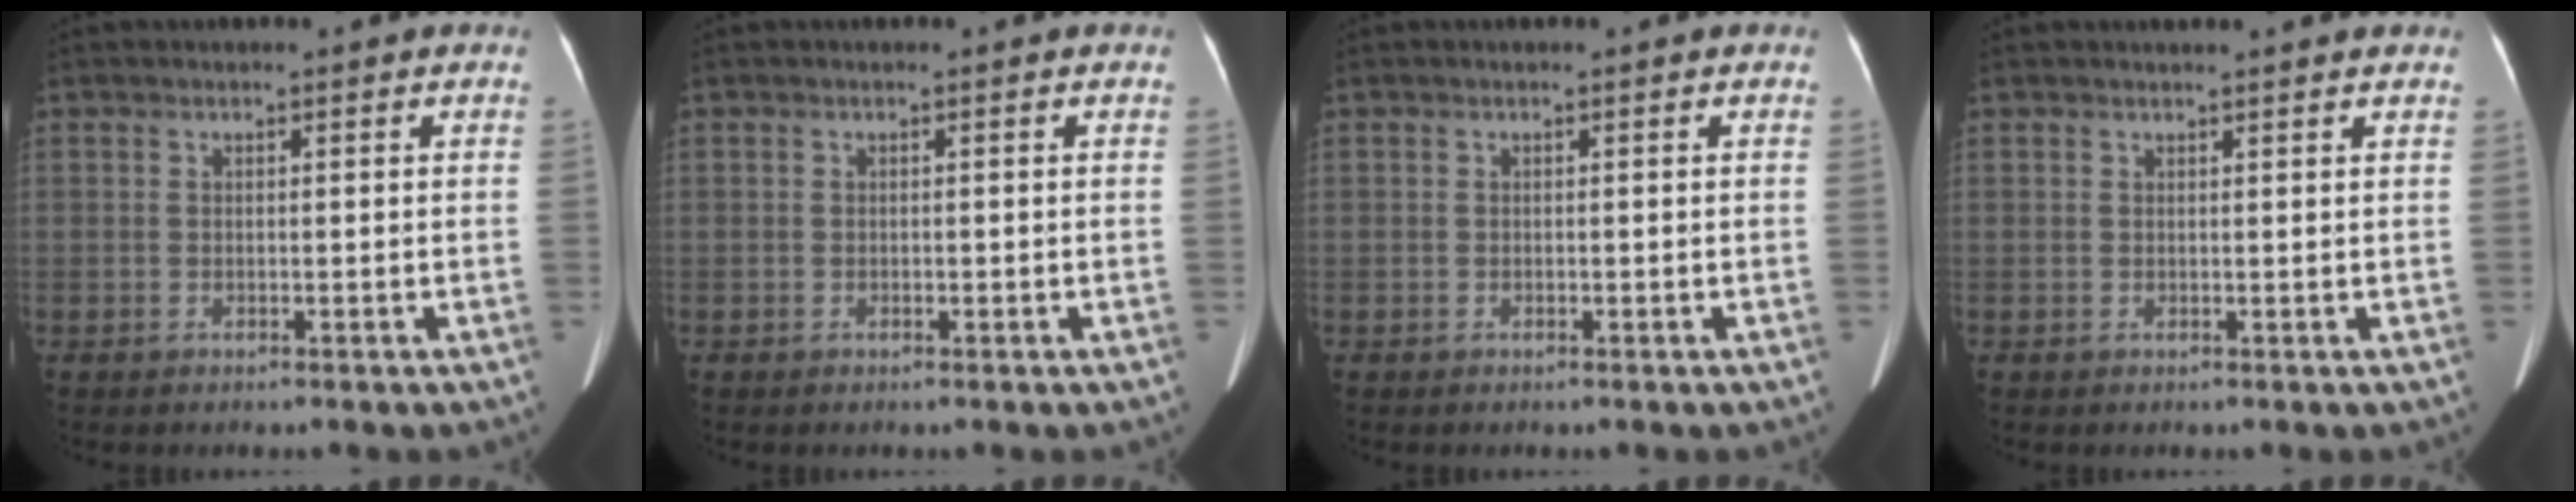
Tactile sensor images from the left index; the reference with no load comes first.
{"total": 0.0}
{"total": 0.0}
{"total": 3.6, "force": [3.4, 0.2, 1.2], "torque": [-0.018, 0.016, 0.035]}